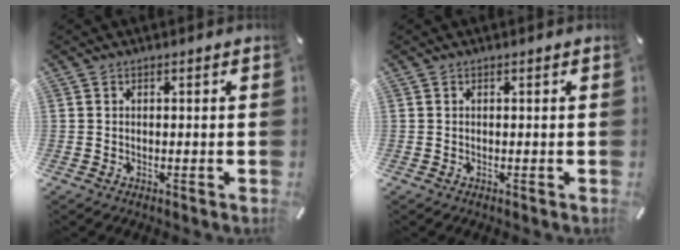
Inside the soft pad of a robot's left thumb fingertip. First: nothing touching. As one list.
[{"total": 0.0}]